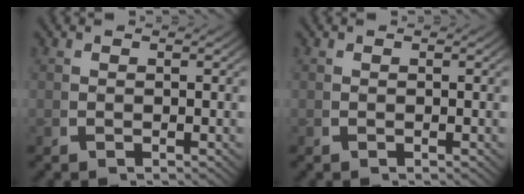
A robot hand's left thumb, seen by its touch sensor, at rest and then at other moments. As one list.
[{"total": 0.0}]